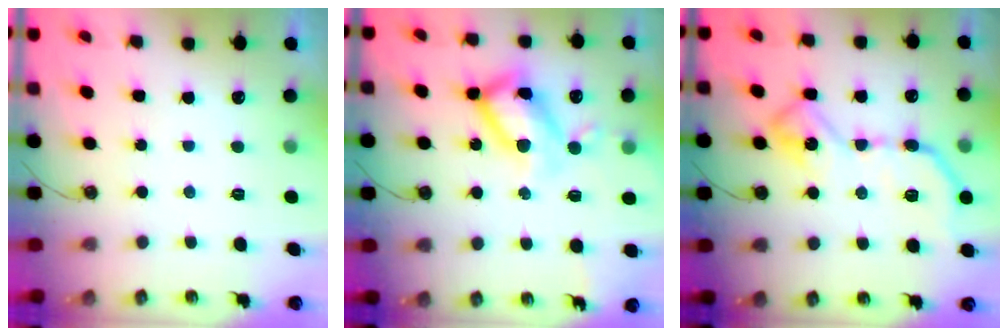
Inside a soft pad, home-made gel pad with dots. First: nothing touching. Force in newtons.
{"total": 18.6, "press": 18.5, "slide": 1.5}
{"total": 16.9, "press": 16.9, "slide": 0.4}